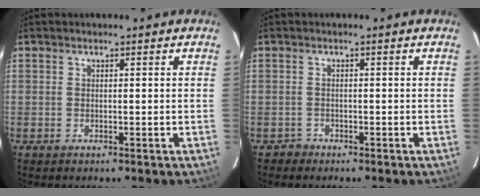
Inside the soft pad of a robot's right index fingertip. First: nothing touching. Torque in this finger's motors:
{"motor_torque": [0.03, -0.07, 0.03, 0.00]}